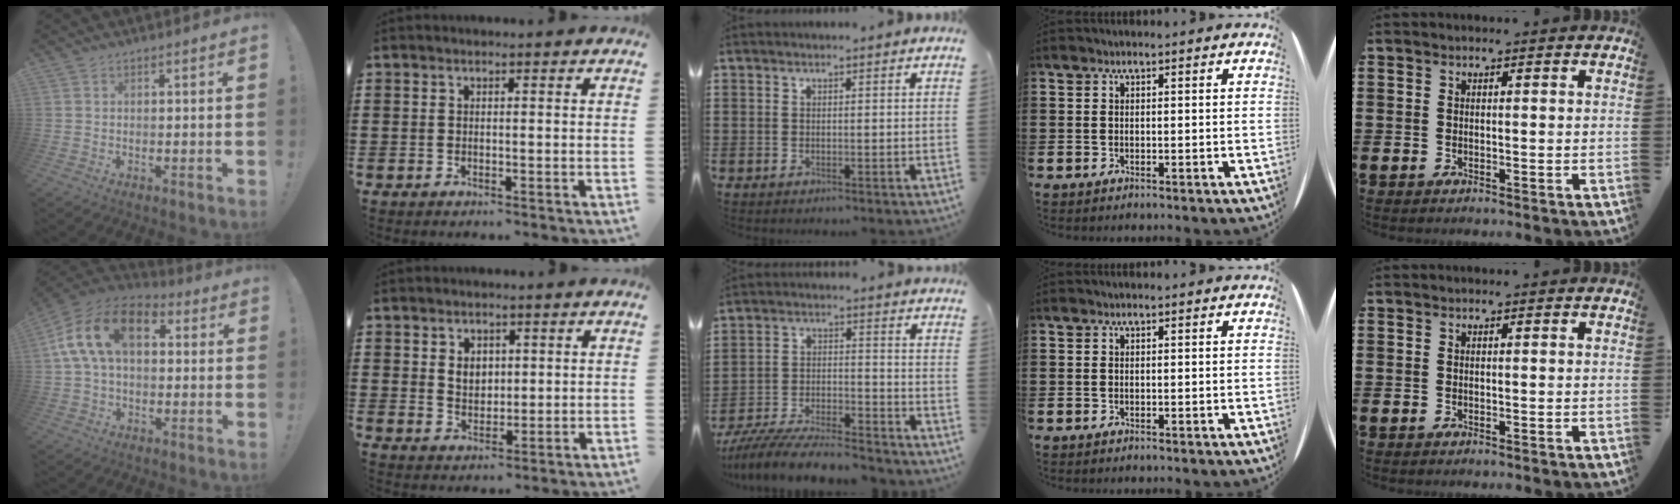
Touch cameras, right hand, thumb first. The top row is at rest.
{"thumb": {"total": 16.8, "force": [5.1, 10.0, 12.5], "torque": [-0.229, -0.001, 0.088]}, "index": {"total": 3.2, "force": [1.1, 2.4, 1.8], "torque": [-0.034, 0.007, 0.017]}, "middle": {"total": 8.7, "force": [-8.2, 0.9, 2.7], "torque": [-0.054, 0.009, -0.161]}}